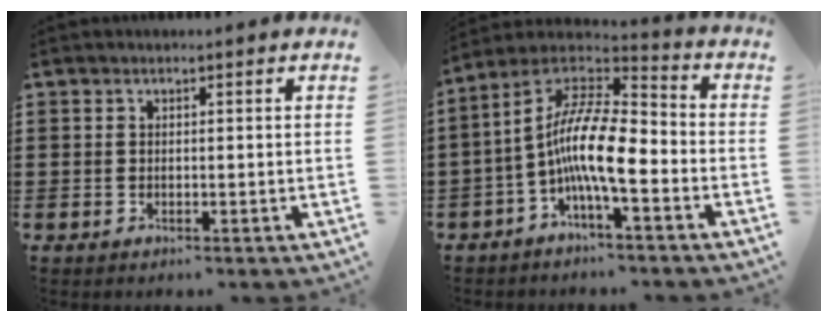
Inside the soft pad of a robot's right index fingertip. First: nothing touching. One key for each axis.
{"total": 12.2, "fx": -2.9, "fy": 3.4, "fz": 11.4, "tx": -0.243, "ty": -0.016, "tz": -0.060}